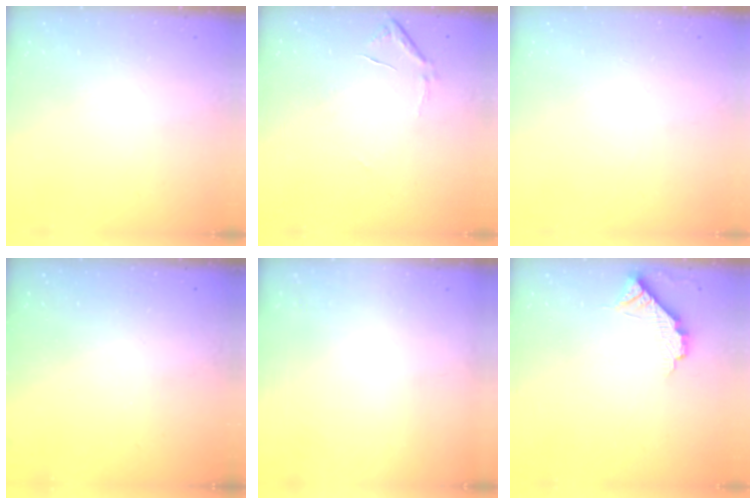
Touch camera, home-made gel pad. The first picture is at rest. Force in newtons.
{"total": 7.6, "press": 7.5, "slide": 0.3}
{"total": 0.0}
{"total": 3.3, "press": 3.3, "slide": 0.1}
{"total": 3.2, "press": 3.0, "slide": 1.1}
{"total": 7.4, "press": 7.4, "slide": 0.7}